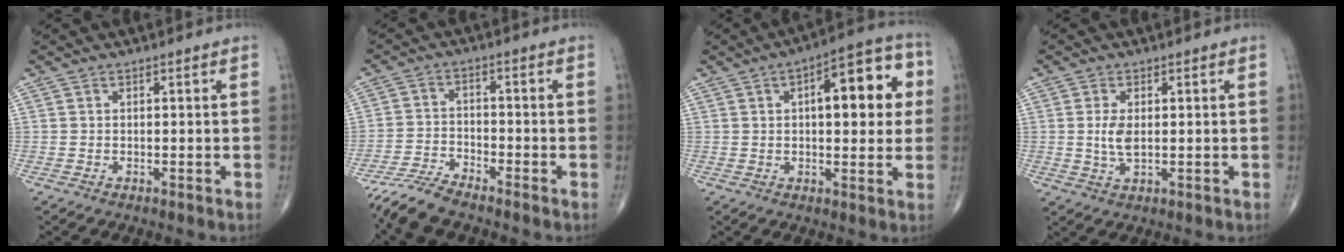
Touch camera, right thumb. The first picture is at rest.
{"total": 6.1, "force": [-5.7, 0.7, 2.1], "torque": [-0.051, 0.017, -0.116]}
{"total": 14.8, "force": [3.0, 6.2, 13.1], "torque": [-0.138, 0.020, 0.035]}
{"total": 3.7, "force": [0.3, 1.7, 3.3], "torque": [-0.070, -0.010, 0.008]}